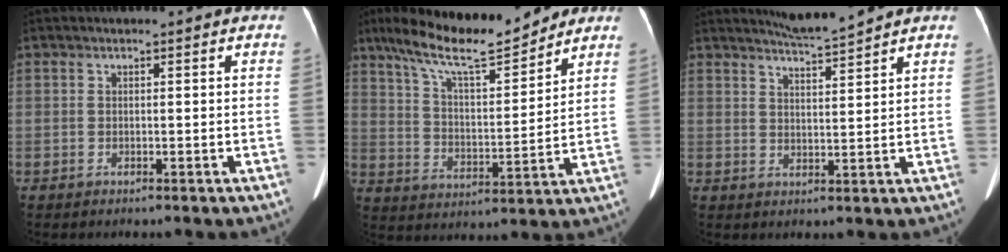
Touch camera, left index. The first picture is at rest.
{"total": 15.2, "force": [12.3, 2.6, 8.4], "torque": [-0.146, 0.007, 0.211]}
{"total": 4.6, "force": [4.4, -1.0, 1.1], "torque": [-0.025, -0.009, 0.076]}